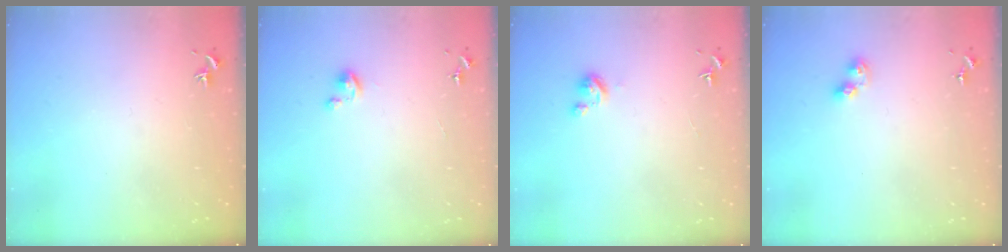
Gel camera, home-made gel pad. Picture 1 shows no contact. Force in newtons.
{"total": 2.3, "press": 2.2, "slide": 0.2}
{"total": 3.4, "press": 3.3, "slide": 0.3}
{"total": 5.4, "press": 5.4, "slide": 0.5}